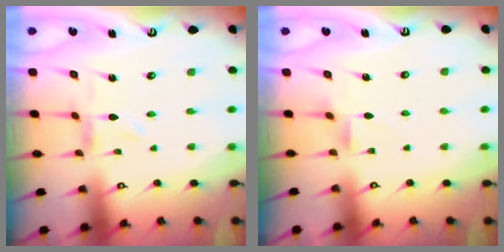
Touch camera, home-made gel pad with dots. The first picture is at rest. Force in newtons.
{"total": 2.5, "press": 2.5, "slide": 0.4}